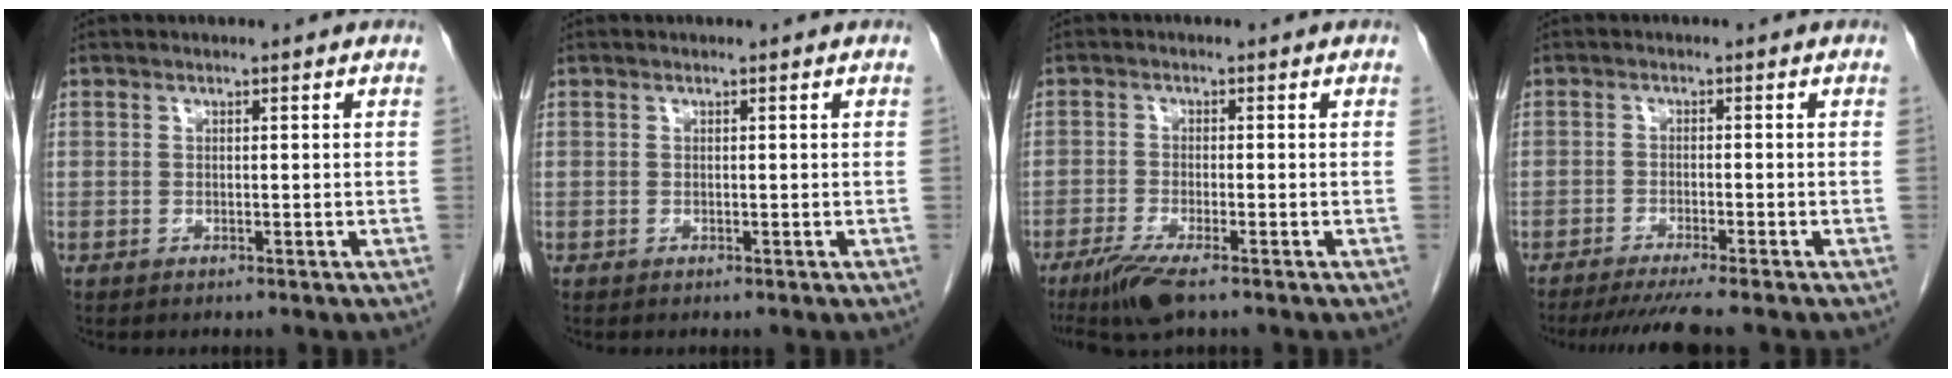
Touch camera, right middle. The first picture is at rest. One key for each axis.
{"total": 0.0}
{"total": 5.5, "fx": -3.9, "fy": 0.6, "fz": 3.9, "tx": -0.077, "ty": -0.016, "tz": -0.070}
{"total": 7.5, "fx": -6.5, "fy": -0.7, "fz": 3.8, "tx": -0.043, "ty": -0.022, "tz": -0.101}